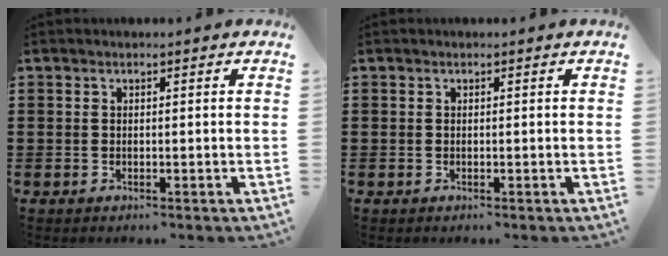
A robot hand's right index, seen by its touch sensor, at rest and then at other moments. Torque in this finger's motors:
{"motor_torque": [0.00, 0.00, 0.00, 0.00]}